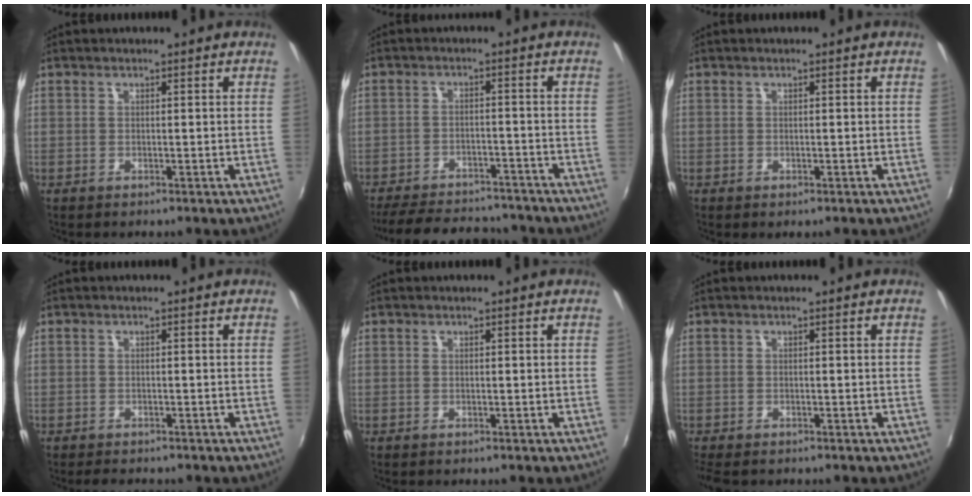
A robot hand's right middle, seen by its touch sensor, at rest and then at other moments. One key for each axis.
{"total": 17.8, "fx": -15.4, "fy": 5.8, "fz": 6.9, "tx": -0.157, "ty": 0.002, "tz": -0.210}
{"total": 0.0}
{"total": 2.5, "fx": -2.2, "fy": 0.9, "fz": 0.8, "tx": -0.024, "ty": -0.007, "tz": -0.036}
{"total": 0.0}
{"total": 3.4, "fx": -2.6, "fy": 1.3, "fz": 1.7, "tx": -0.038, "ty": -0.021, "tz": -0.042}